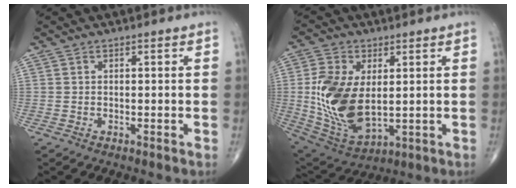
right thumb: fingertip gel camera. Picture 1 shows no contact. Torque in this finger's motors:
{"motor_torque": [-0.02, 0.44, 0.68, 0.36, 0.39]}